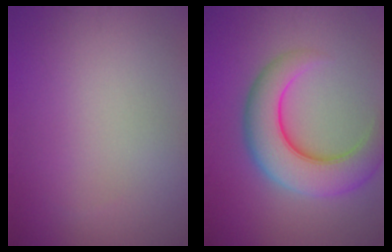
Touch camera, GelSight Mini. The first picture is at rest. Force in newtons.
{"total": 7.9, "press": 7.8, "slide": 0.3}